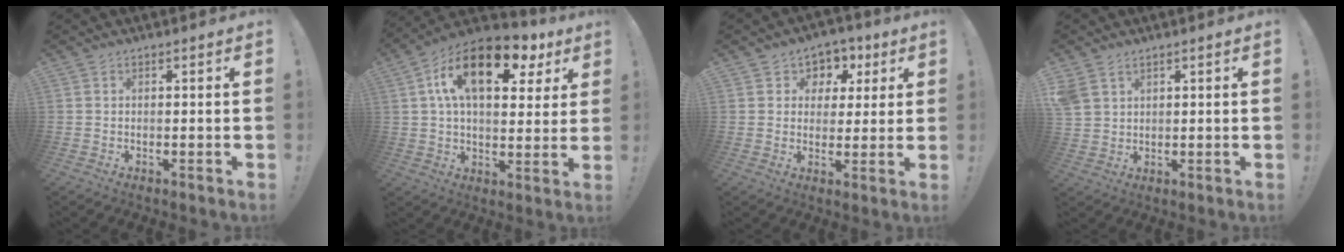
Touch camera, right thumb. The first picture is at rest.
{"total": 18.4, "force": [7.6, 9.2, 14.1], "torque": [-0.223, -0.024, 0.126]}
{"total": 6.0, "force": [1.8, 5.6, 1.2], "torque": [-0.012, -0.010, 0.036]}
{"total": 4.7, "force": [3.0, 3.0, 1.9], "torque": [-0.042, -0.007, 0.063]}